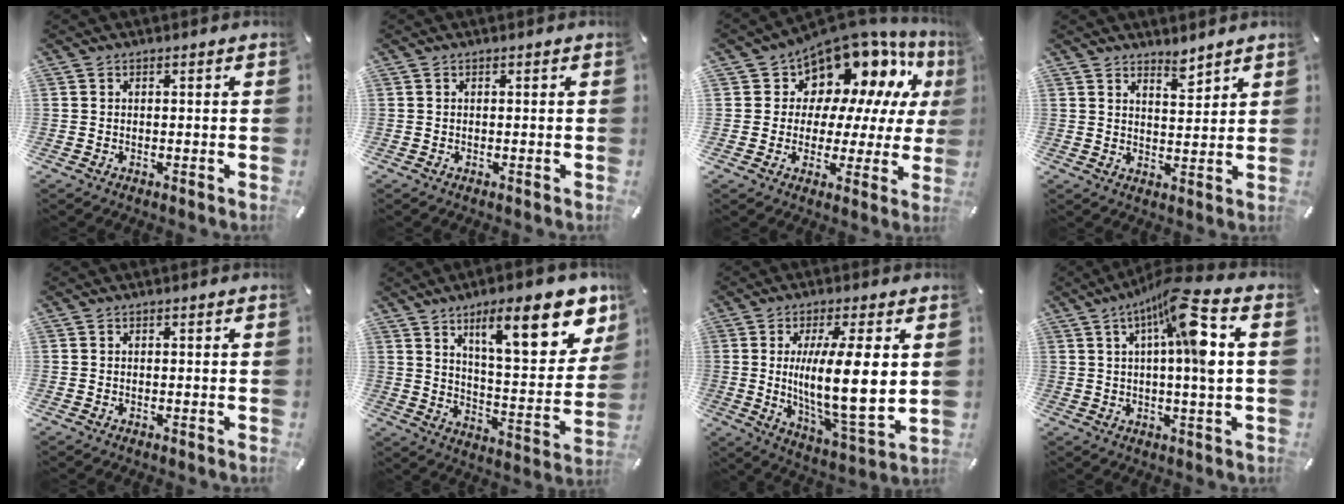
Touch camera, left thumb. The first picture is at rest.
{"total": 0.0}
{"total": 12.6, "force": [10.0, 7.0, 3.1], "torque": [-0.065, -0.094, 0.181]}
{"total": 4.2, "force": [4.0, 1.1, 0.8], "torque": [0.000, -0.032, 0.071]}
{"total": 0.0}
{"total": 20.5, "force": [11.6, 7.4, 15.2], "torque": [-0.207, -0.069, 0.179]}
{"total": 17.1, "force": [2.4, 4.1, 16.4], "torque": [-0.303, -0.027, 0.025]}
{"total": 14.1, "force": [3.8, 2.3, 13.4], "torque": [-0.215, -0.008, 0.058]}